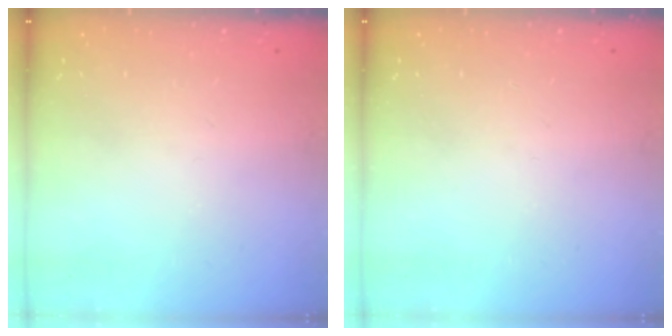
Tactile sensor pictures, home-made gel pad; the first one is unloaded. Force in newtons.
{"total": 0.0}